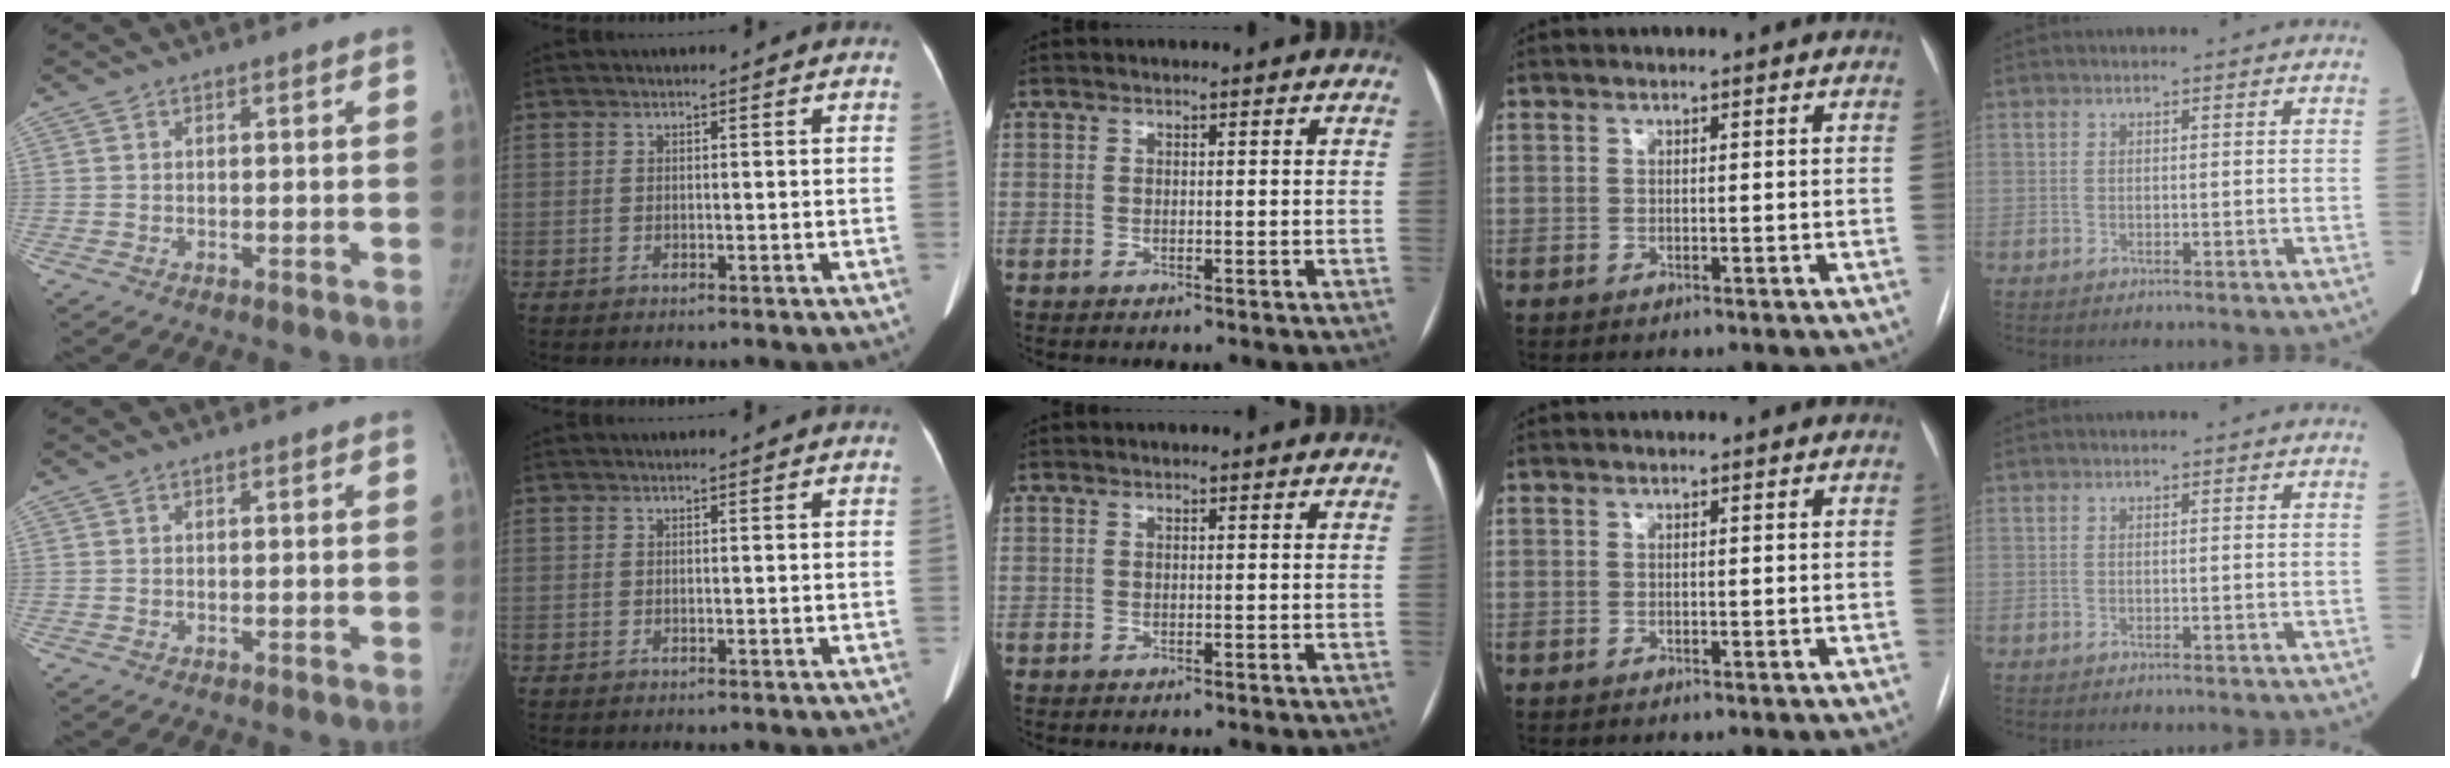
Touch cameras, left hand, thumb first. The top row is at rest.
{}